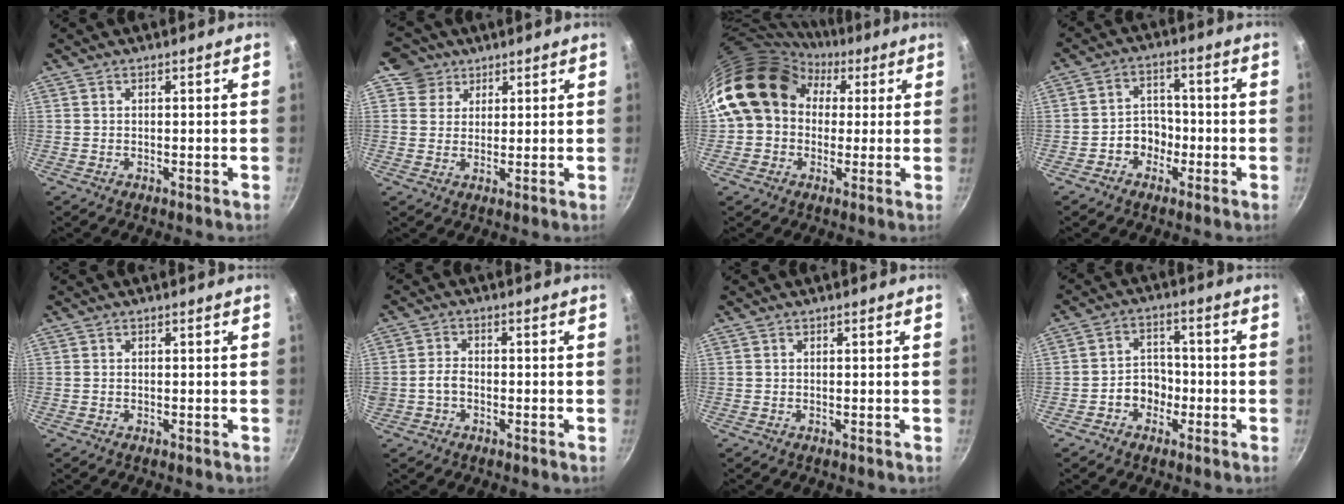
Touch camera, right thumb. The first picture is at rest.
{"total": 5.2, "force": [2.8, 4.4, 0.4], "torque": [0.032, 0.003, 0.039]}
{"total": 14.6, "force": [3.2, 11.8, 8.0], "torque": [-0.104, 0.029, 0.041]}
{"total": 5.7, "force": [-2.3, 4.6, 2.4], "torque": [-0.001, 0.033, -0.042]}
{"total": 0.0}
{"total": 3.1, "force": [-1.0, 2.3, 1.9], "torque": [-0.028, 0.018, -0.019]}
{"total": 0.0}
{"total": 6.1, "force": [-2.2, 4.9, 2.8], "torque": [-0.010, 0.031, -0.041]}